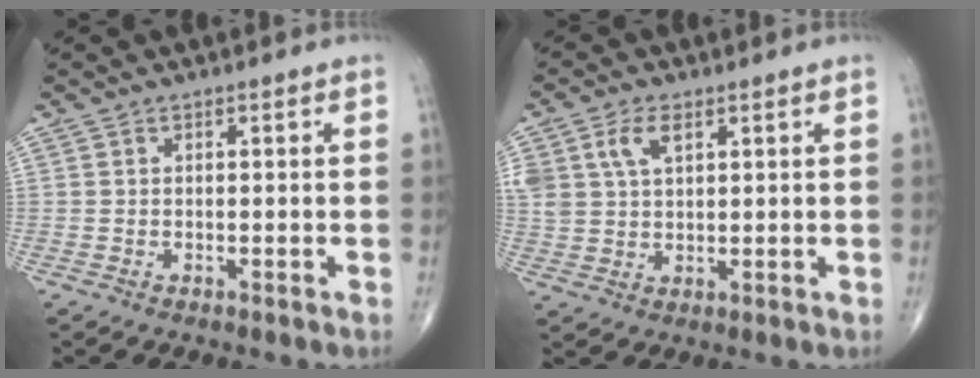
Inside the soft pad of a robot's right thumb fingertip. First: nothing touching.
{"total": 6.9, "force": [3.0, 3.9, 4.8], "torque": [-0.098, -0.002, 0.061]}